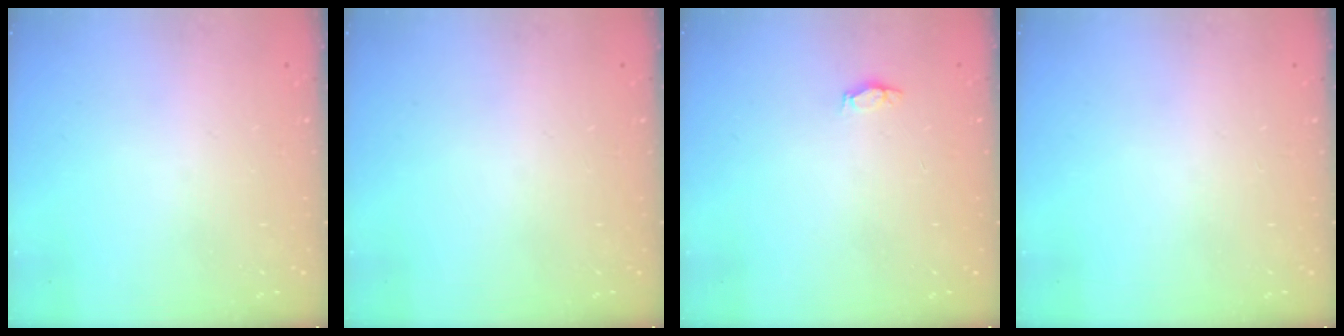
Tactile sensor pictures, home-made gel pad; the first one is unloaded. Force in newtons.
{"total": 0.0}
{"total": 3.3, "press": 3.0, "slide": 1.3}
{"total": 0.0}